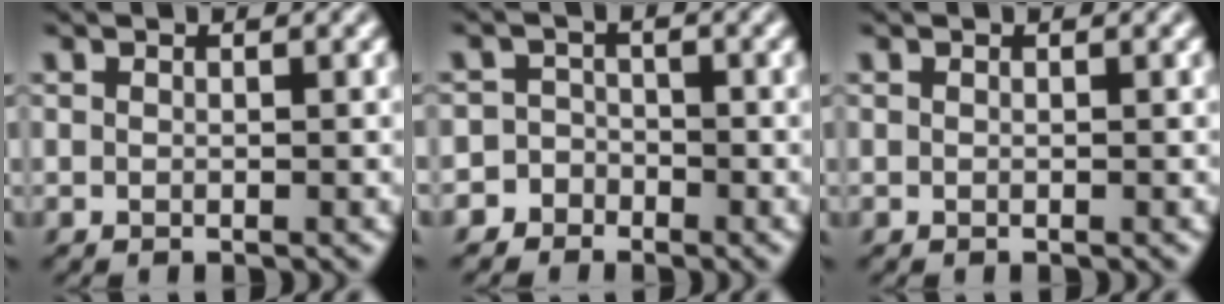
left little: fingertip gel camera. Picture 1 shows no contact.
{"total": 4.3, "force": [-2.9, 3.1, -0.3], "torque": [0.041, 0.000, -0.060]}
{"total": 0.0}